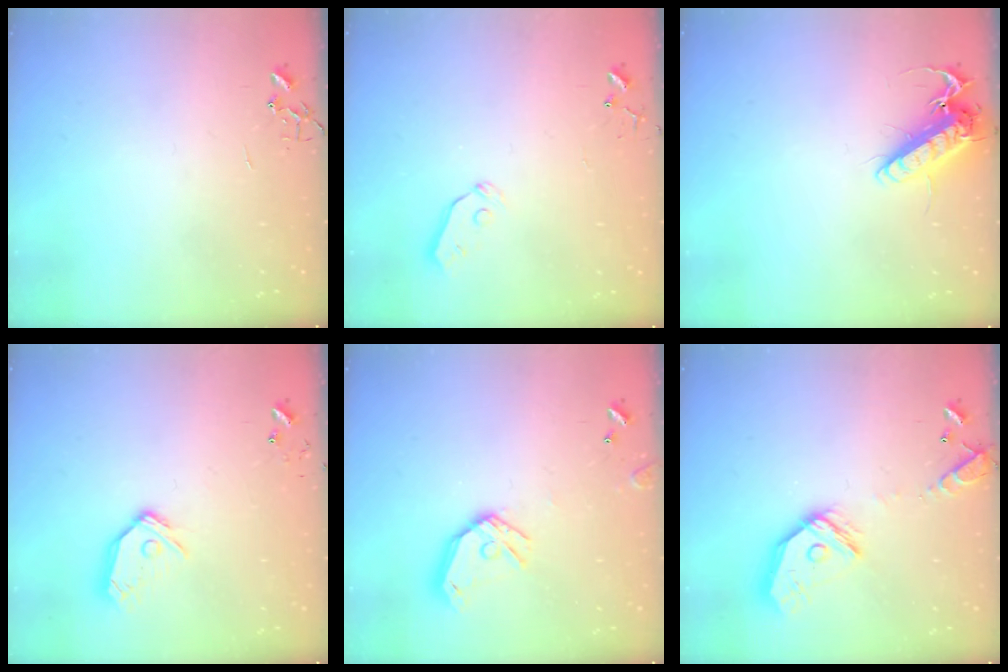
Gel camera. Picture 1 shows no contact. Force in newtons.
{"total": 3.4, "press": 3.4, "slide": 0.4}
{"total": 13.5, "press": 13.3, "slide": 2.1}
{"total": 11.6, "press": 11.6, "slide": 1.4}
{"total": 13.0, "press": 12.9, "slide": 1.9}
{"total": 16.2, "press": 16.1, "slide": 2.1}